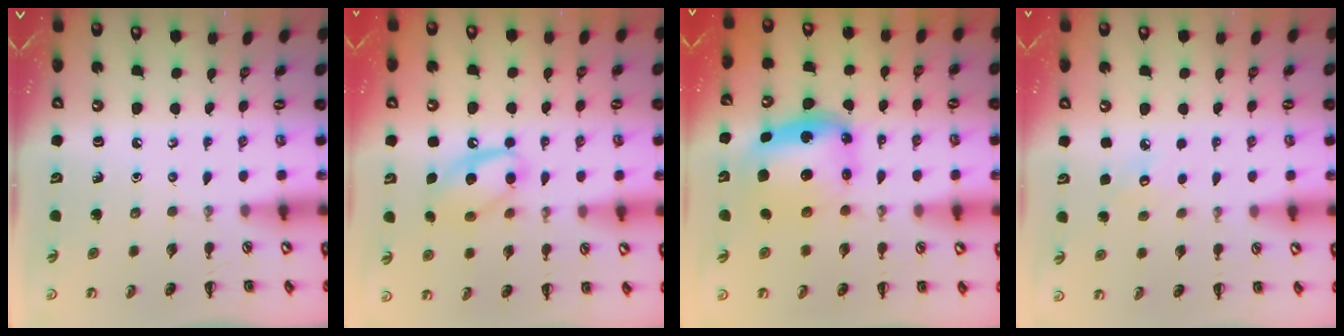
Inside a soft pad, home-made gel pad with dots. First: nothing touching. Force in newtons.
{"total": 12.9, "press": 12.8, "slide": 1.6}
{"total": 7.0, "press": 6.9, "slide": 1.2}
{"total": 5.8, "press": 5.6, "slide": 1.5}